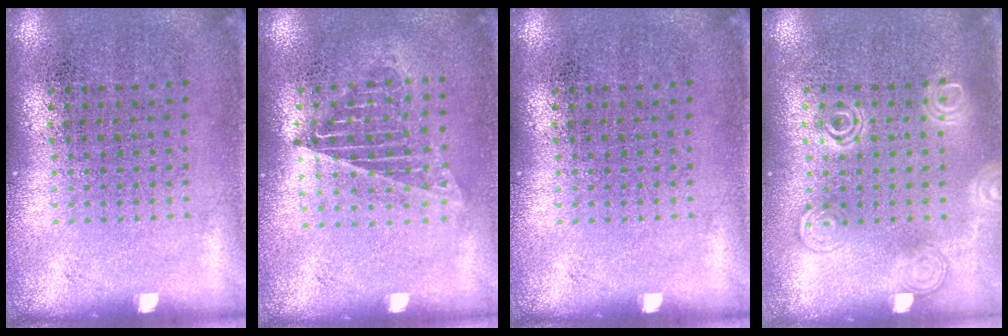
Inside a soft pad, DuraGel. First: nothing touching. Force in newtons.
{"total": 1.2, "press": 1.1, "slide": 0.4}
{"total": 0.0}
{"total": 2.3, "press": 2.2, "slide": 0.3}